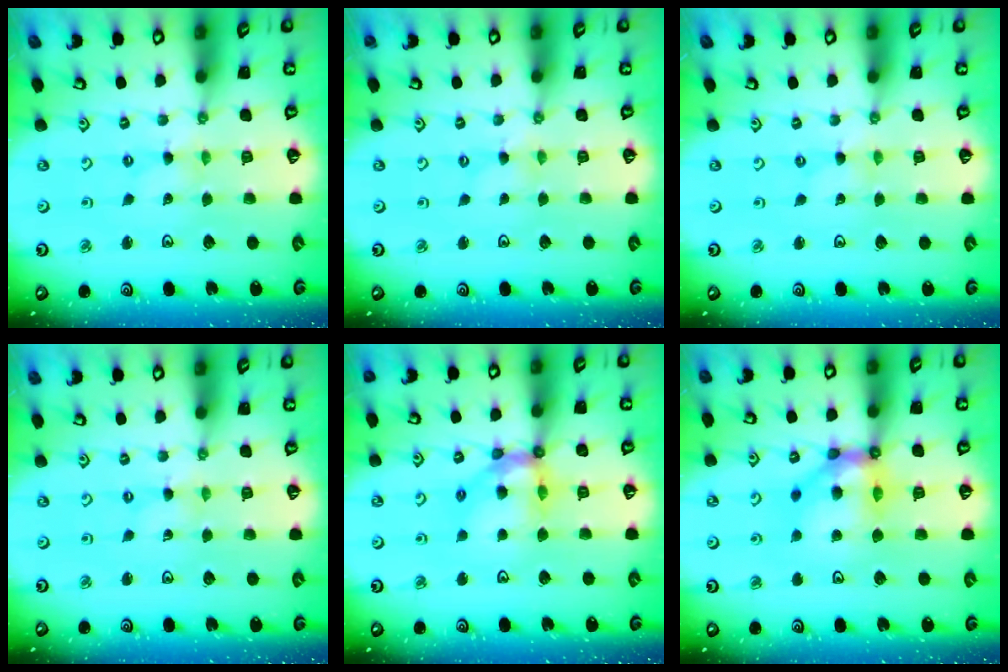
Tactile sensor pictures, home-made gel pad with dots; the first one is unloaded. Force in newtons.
{"total": 0.0}
{"total": 0.0}
{"total": 0.0}
{"total": 11.7, "press": 11.5, "slide": 1.6}
{"total": 12.3, "press": 12.3, "slide": 1.2}